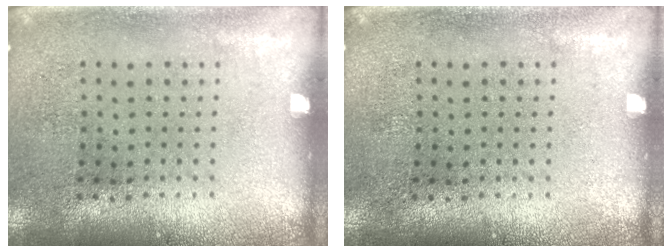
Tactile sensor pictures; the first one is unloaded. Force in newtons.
{"total": 0.0}